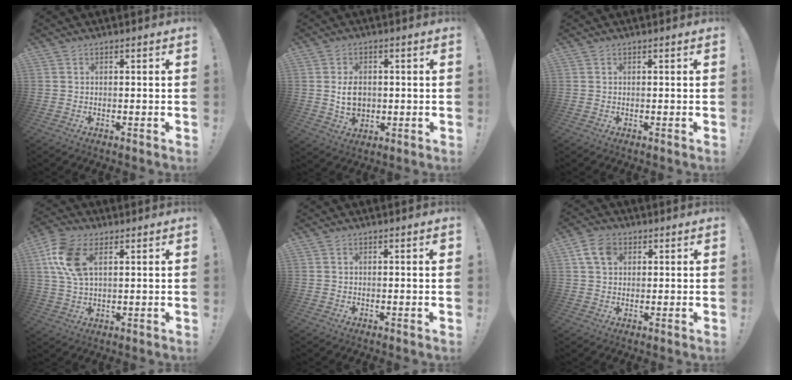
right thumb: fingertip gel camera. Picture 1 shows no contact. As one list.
[{"total": 6.9, "force": [0.3, 5.3, 4.3], "torque": [-0.056, 0.000, 0.005]}, {"total": 0.0}, {"total": 12.2, "force": [4.6, 6.8, 9.0], "torque": [-0.195, -0.001, 0.088]}, {"total": 0.7, "force": [0.3, -0.1, 0.7], "torque": [-0.009, 0.000, 0.003]}, {"total": 7.1, "force": [2.7, 5.0, 4.3], "torque": [-0.074, 0.004, 0.055]}]